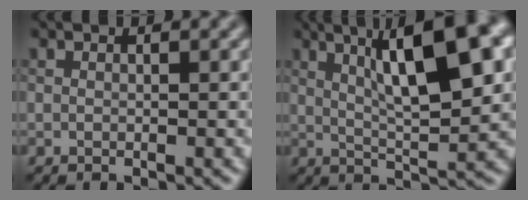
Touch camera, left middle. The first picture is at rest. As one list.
[{"total": 10.8, "force": [4.0, 2.6, 9.6], "torque": [-0.137, 0.017, 0.062]}]